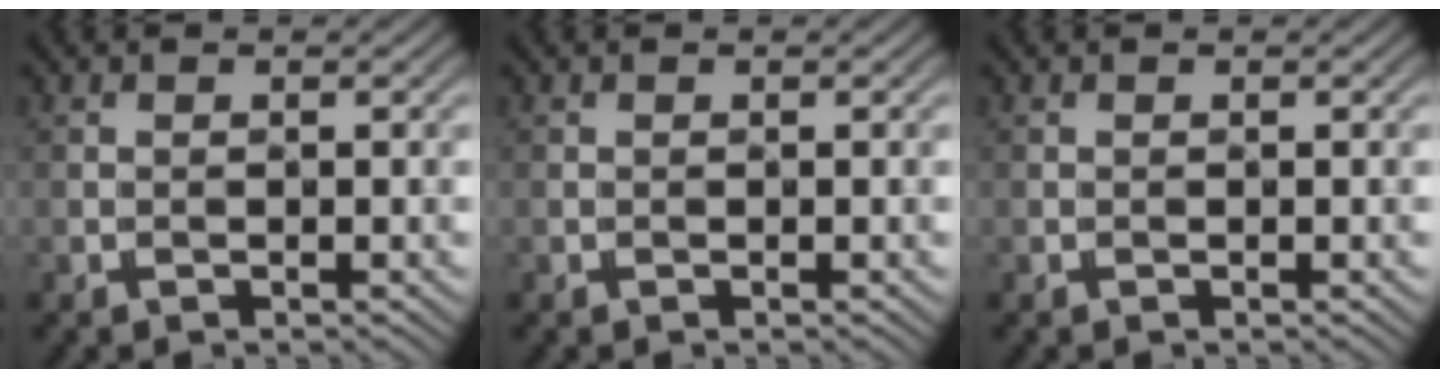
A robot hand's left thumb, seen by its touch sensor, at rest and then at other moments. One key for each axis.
{"total": 0.0}
{"total": 0.0}